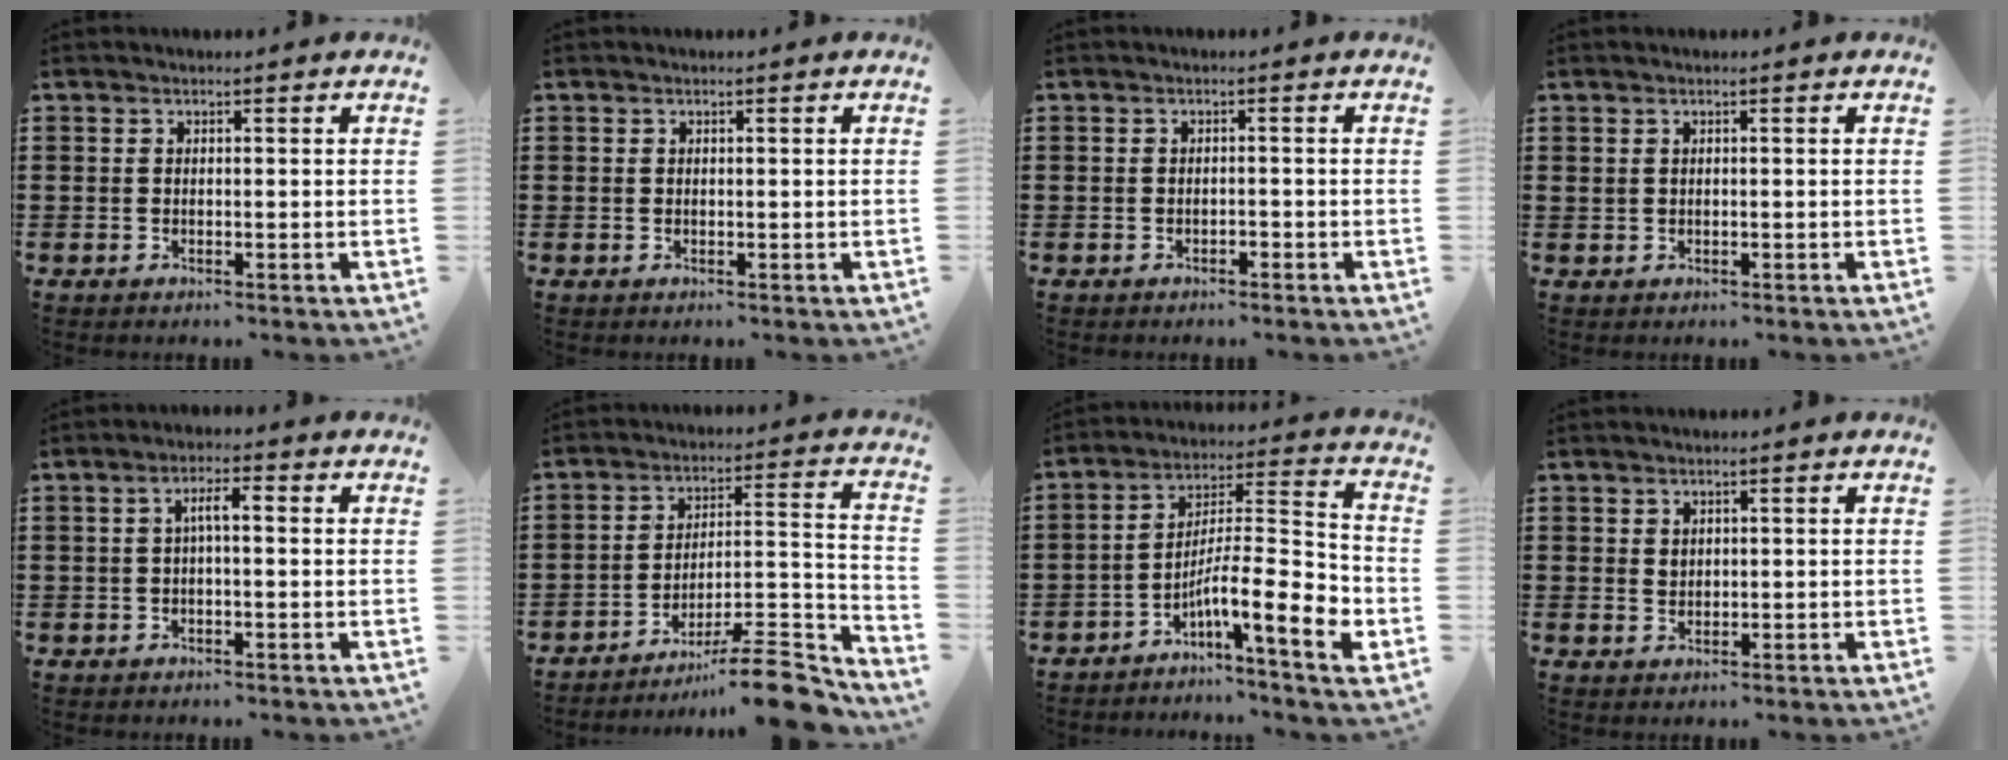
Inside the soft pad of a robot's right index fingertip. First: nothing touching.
{"total": 0.6, "force": [0.1, 0.6, 0.0], "torque": [-0.002, 0.004, 0.002]}
{"total": 0.9, "force": [-0.9, 0.2, 0.3], "torque": [-0.010, -0.004, -0.017]}
{"total": 0.5, "force": [0.3, 0.4, 0.2], "torque": [-0.006, 0.002, 0.006]}
{"total": 3.1, "force": [0.0, 0.8, 3.0], "torque": [-0.057, 0.010, -0.004]}
{"total": 11.4, "force": [-9.6, 1.6, 6.0], "torque": [-0.072, 0.026, -0.183]}
{"total": 11.1, "force": [-5.3, 1.7, 9.6], "torque": [-0.168, -0.013, -0.100]}
{"total": 1.0, "force": [0.5, 0.7, 0.5], "torque": [-0.013, 0.000, 0.010]}